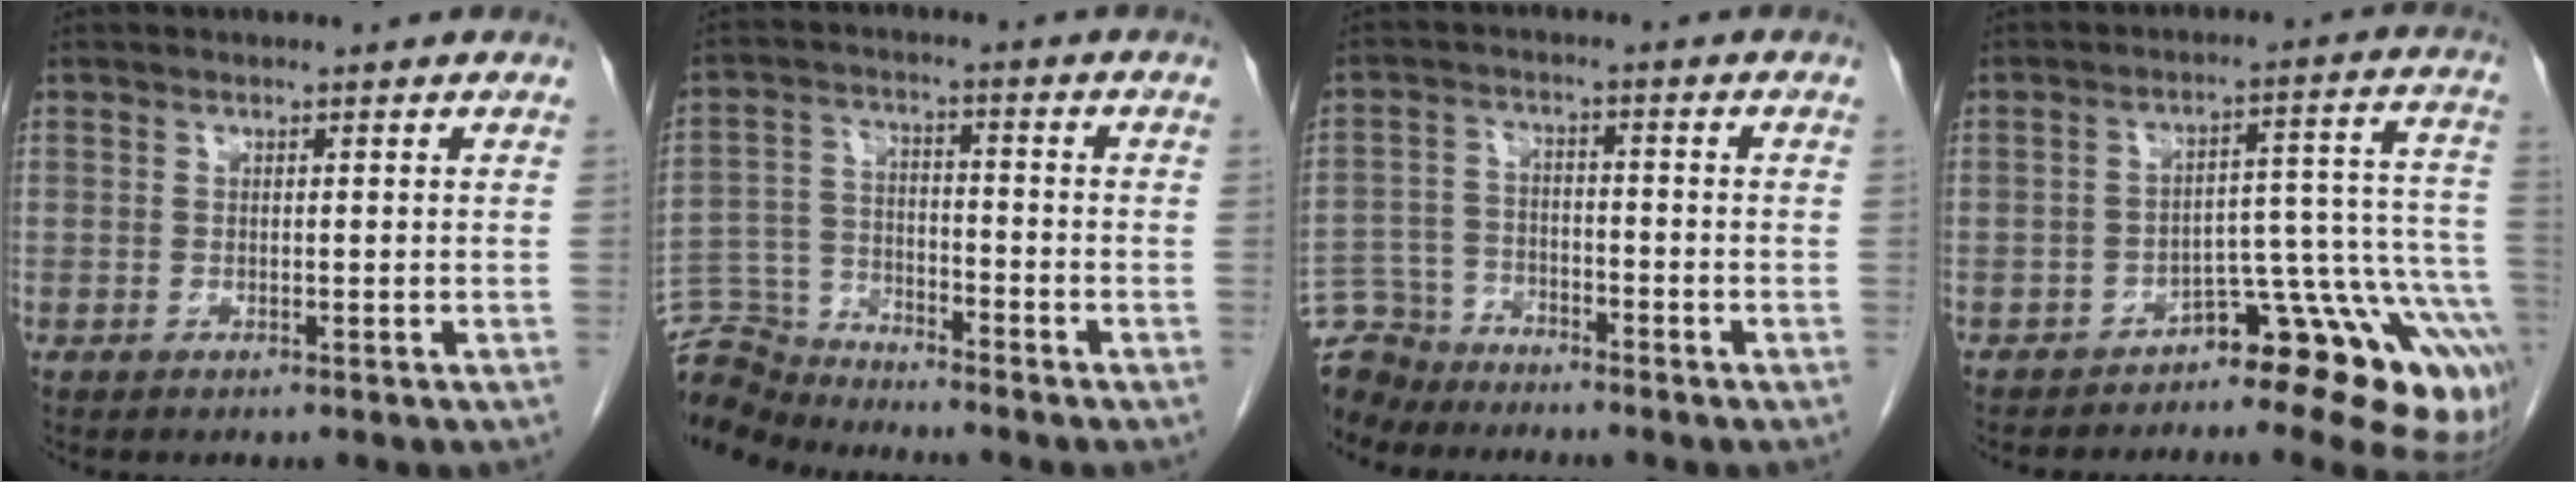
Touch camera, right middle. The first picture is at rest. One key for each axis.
{"total": 9.3, "fx": -9.2, "fy": 0.8, "fz": 0.1, "tx": -0.011, "ty": 0.010, "tz": -0.179}
{"total": 8.4, "fx": -7.9, "fy": 3.1, "fz": -0.2, "tx": -0.005, "ty": 0.006, "tz": -0.152}
{"total": 13.0, "fx": -10.1, "fy": 3.5, "fz": 7.4, "tx": -0.031, "ty": 0.074, "tz": -0.134}